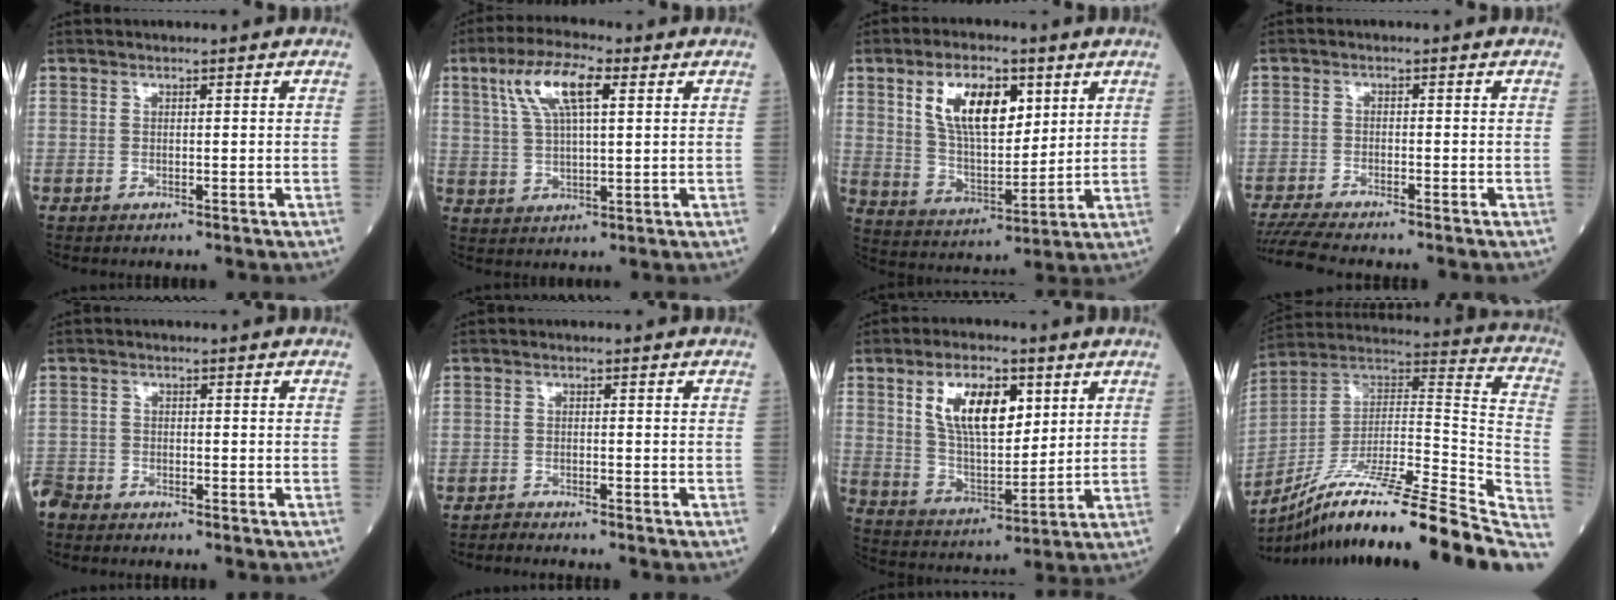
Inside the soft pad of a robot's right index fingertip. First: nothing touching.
{"total": 9.2, "force": [3.9, 2.4, 8.0], "torque": [-0.165, 0.018, 0.075]}
{"total": 12.1, "force": [5.1, 5.3, 9.7], "torque": [-0.185, 0.008, 0.099]}
{"total": 6.2, "force": [-5.8, 0.2, 2.3], "torque": [-0.046, -0.023, -0.102]}
{"total": 3.3, "force": [-3.2, 0.8, 0.1], "torque": [-0.005, -0.009, -0.065]}
{"total": 1.9, "force": [-1.9, -0.4, 0.1], "torque": [-0.007, -0.008, -0.031]}
{"total": 11.9, "force": [4.8, 5.1, 9.6], "torque": [-0.184, 0.007, 0.093]}
{"total": 32.6, "force": [-25.9, 1.2, 19.9], "torque": [-0.225, -0.017, -0.396]}